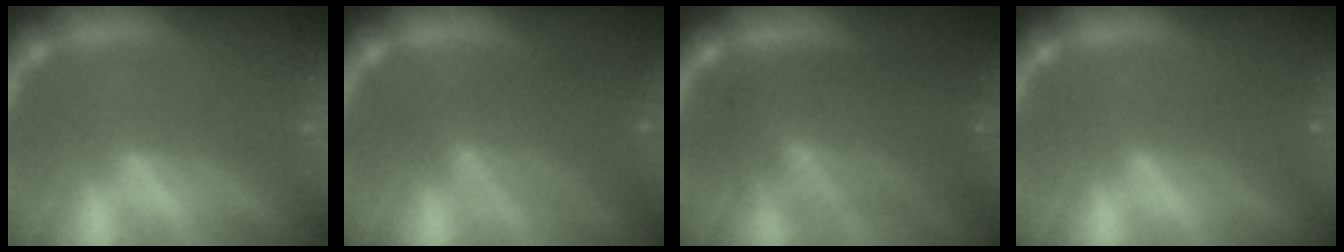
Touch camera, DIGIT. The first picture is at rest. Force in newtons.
{"total": 5.5}
{"total": 9.1}
{"total": 1.9}